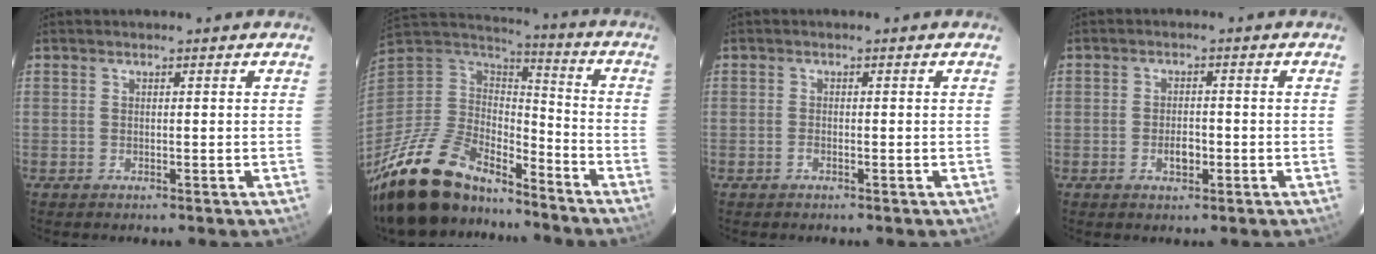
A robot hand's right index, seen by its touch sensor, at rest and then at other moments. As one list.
[{"total": 24.6, "force": [-18.8, 10.0, 12.4], "torque": [-0.270, -0.020, -0.324]}, {"total": 0.8, "force": [-0.5, 0.3, 0.6], "torque": [-0.014, 0.001, -0.010]}, {"total": 3.3, "force": [-1.2, 1.9, 2.5], "torque": [-0.045, 0.001, -0.018]}]